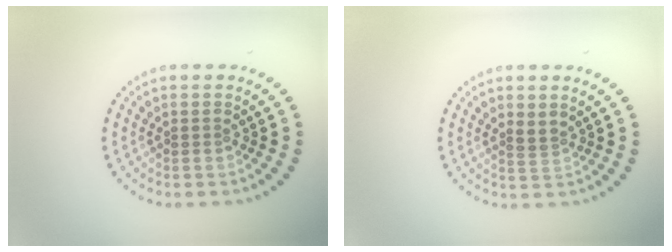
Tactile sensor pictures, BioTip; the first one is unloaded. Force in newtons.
{"total": 1.3, "press": 1.0, "slide": 0.9}